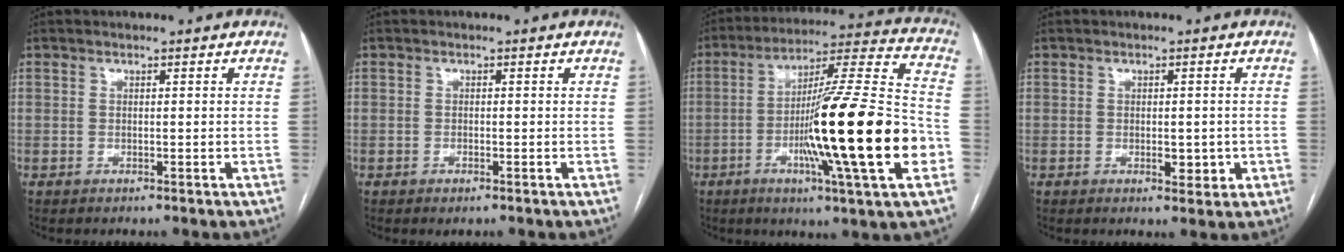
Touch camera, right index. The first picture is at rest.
{"total": 0.8, "force": [-0.6, 0.2, 0.5], "torque": [-0.006, -0.001, -0.006]}
{"total": 24.3, "force": [-6.0, 0.0, 23.6], "torque": [-0.358, -0.014, -0.107]}
{"total": 3.0, "force": [-0.7, 1.4, 2.6], "torque": [-0.035, -0.002, -0.004]}